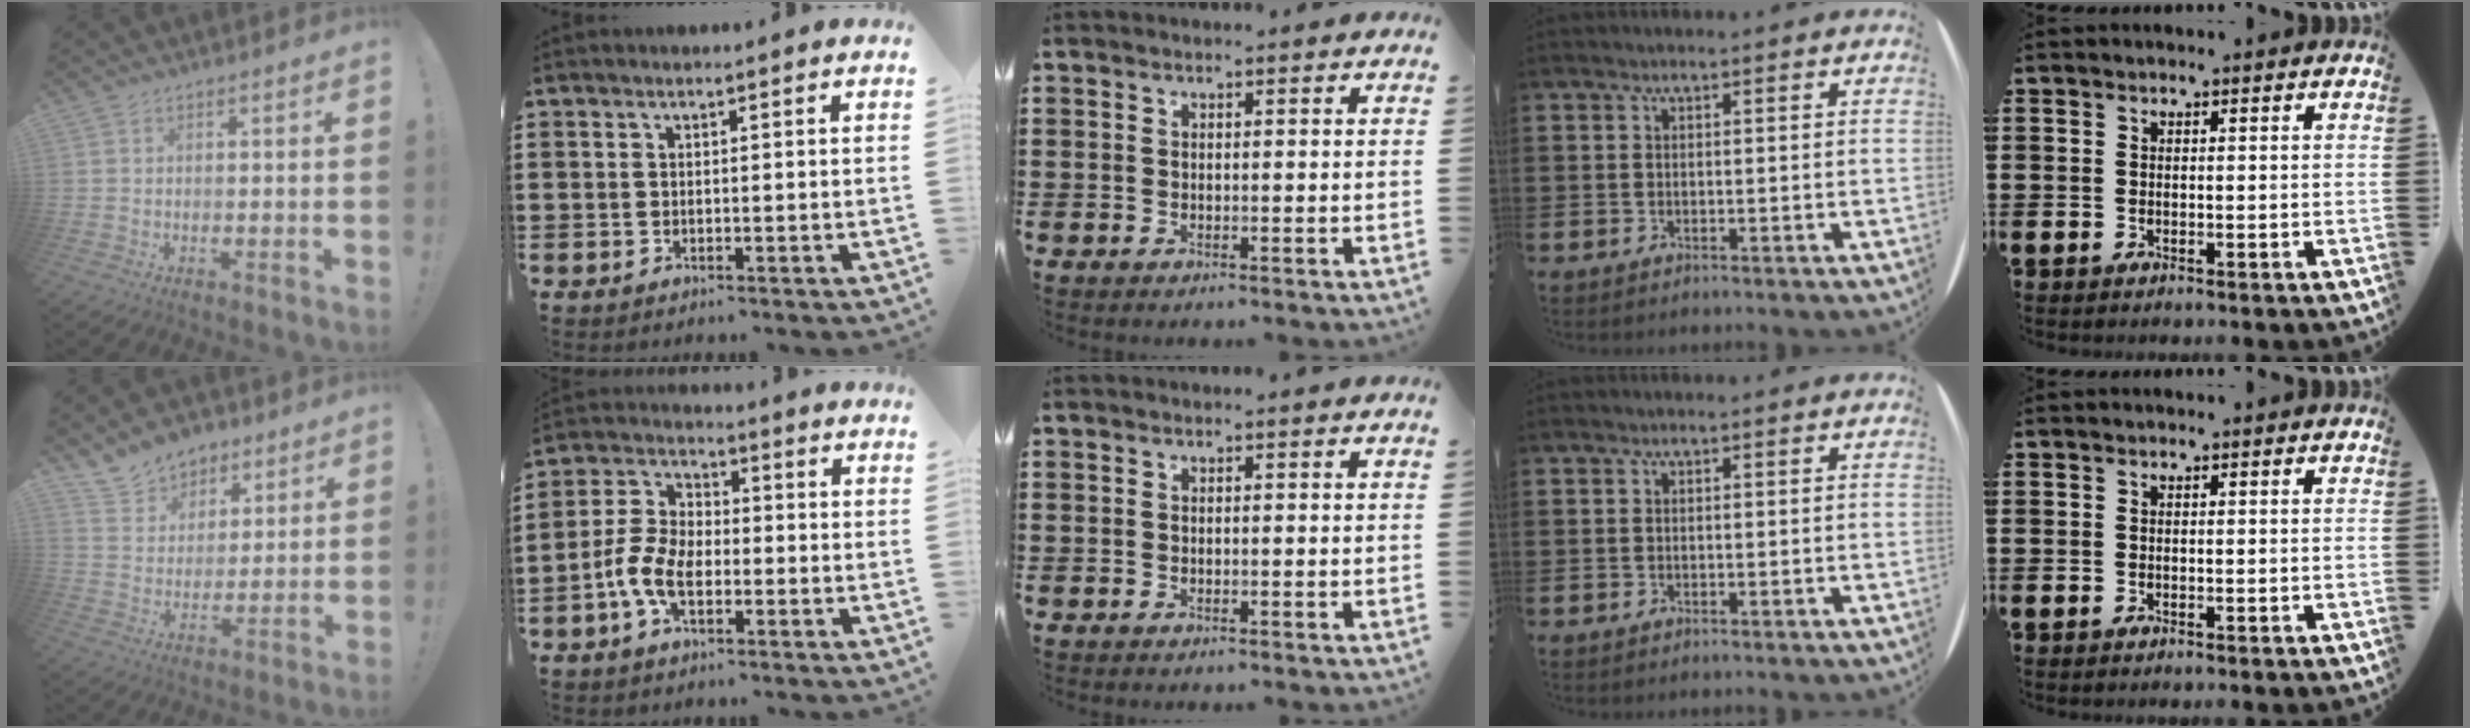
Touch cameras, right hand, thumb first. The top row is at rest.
{"thumb": {"total": 10.9, "force": [8.1, 7.1, 1.6], "torque": [-0.032, -0.061, 0.162]}, "index": {"total": 7.0, "force": [-2.7, 3.8, 5.2], "torque": [-0.139, -0.003, -0.061]}}